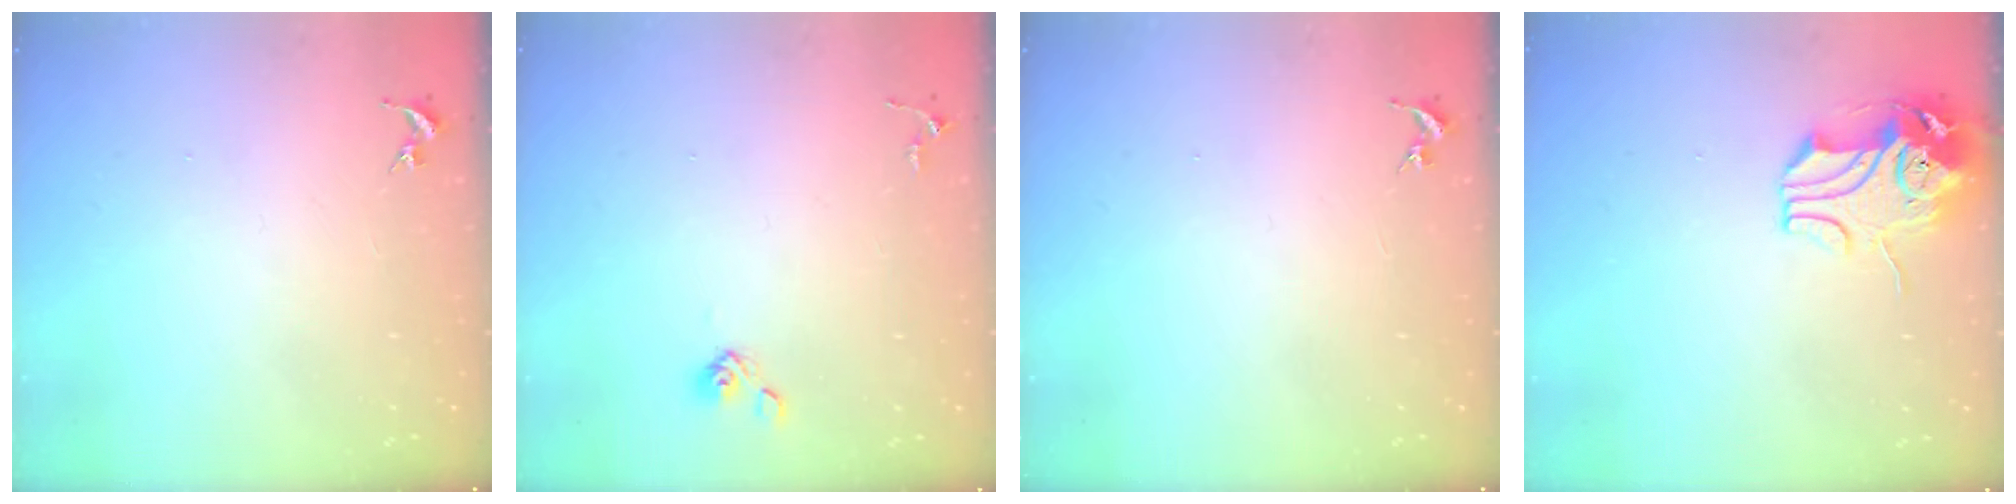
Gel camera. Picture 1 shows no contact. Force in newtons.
{"total": 3.9, "press": 3.6, "slide": 1.5}
{"total": 0.0}
{"total": 10.6, "press": 10.5, "slide": 1.9}